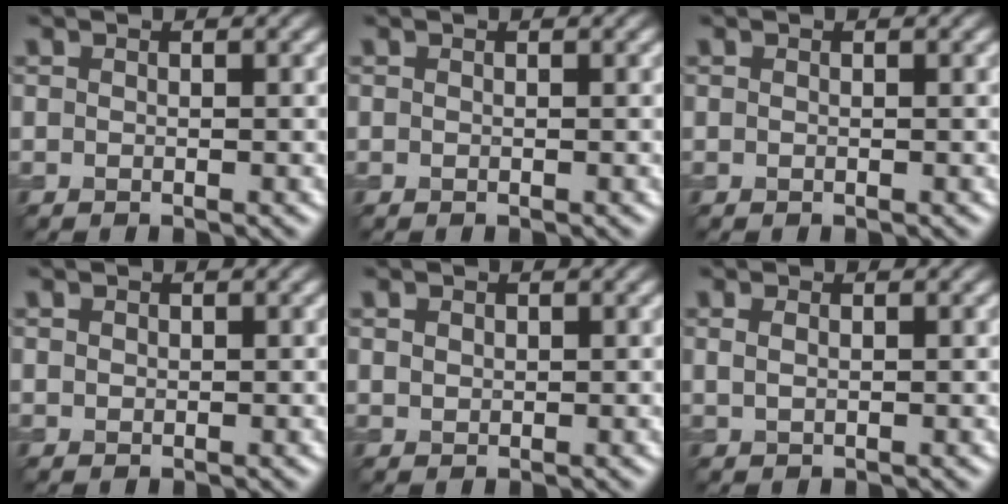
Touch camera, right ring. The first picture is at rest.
{"total": 0.0}
{"total": 0.0}
{"total": 0.6, "force": [0.3, 0.5, 0.2], "torque": [-0.003, -0.001, 0.007]}
{"total": 1.0, "force": [0.5, 0.8, 0.4], "torque": [-0.007, -0.001, 0.012]}
{"total": 1.0, "force": [0.4, 0.5, 0.7], "torque": [-0.017, -0.004, 0.014]}